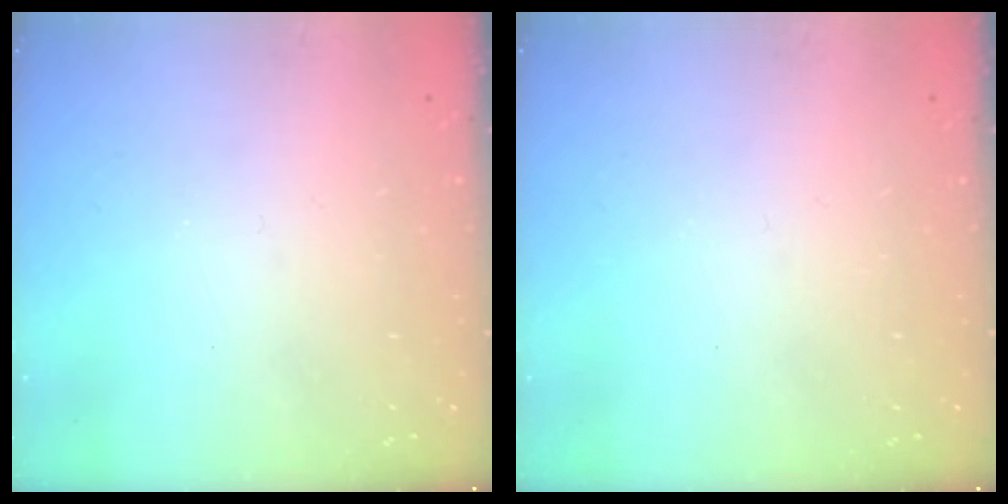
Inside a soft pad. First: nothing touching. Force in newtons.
{"total": 0.0}